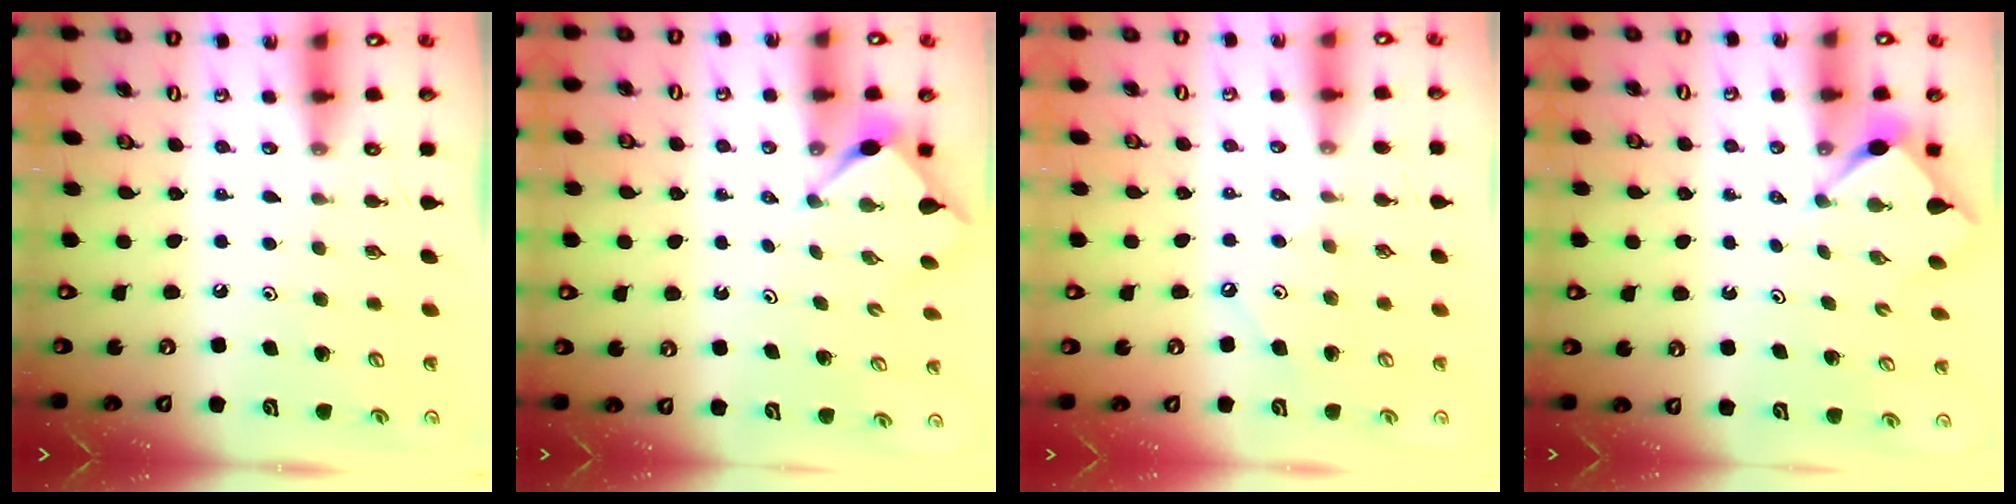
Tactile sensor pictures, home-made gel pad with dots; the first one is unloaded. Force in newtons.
{"total": 2.8, "press": 2.8, "slide": 0.3}
{"total": 3.0, "press": 3.0, "slide": 0.4}
{"total": 2.9, "press": 2.9, "slide": 0.3}